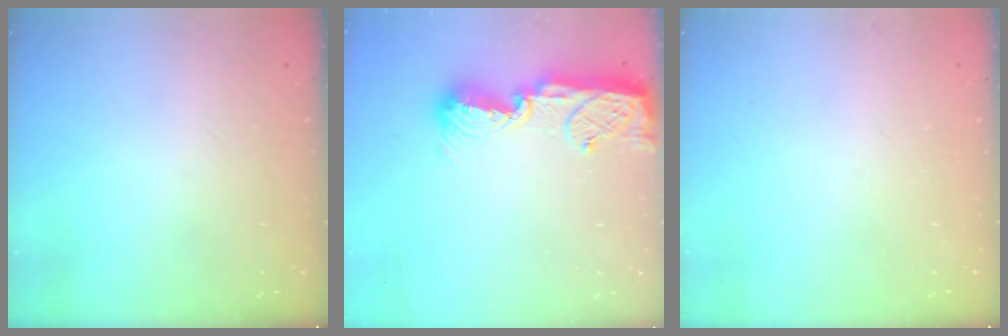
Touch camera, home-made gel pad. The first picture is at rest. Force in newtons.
{"total": 11.6, "press": 11.5, "slide": 1.1}
{"total": 0.0}